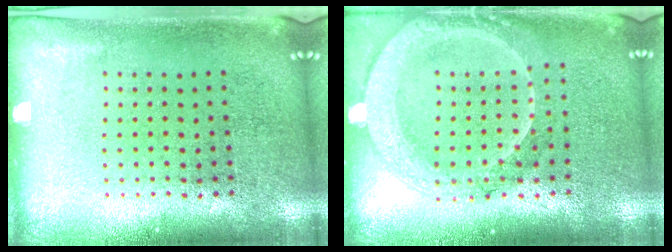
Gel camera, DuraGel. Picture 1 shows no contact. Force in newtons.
{"total": 2.1, "press": 1.9, "slide": 0.8}